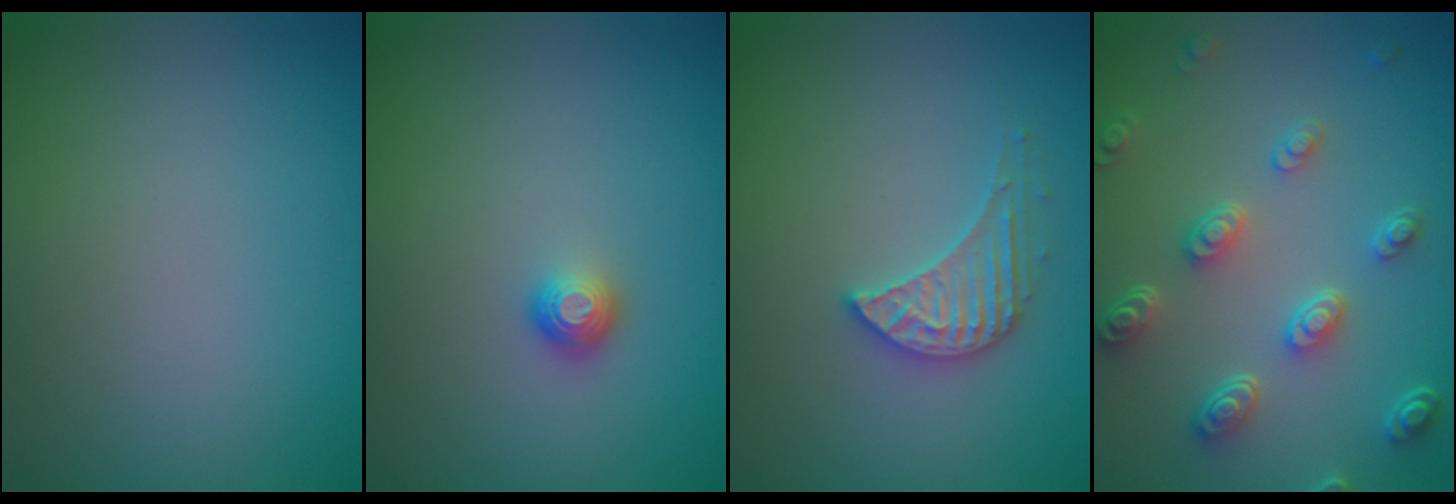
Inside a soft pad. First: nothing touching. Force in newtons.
{"total": 1.2, "press": 1.0, "slide": 0.6}
{"total": 3.0, "press": 2.9, "slide": 0.4}
{"total": 4.7, "press": 3.7, "slide": 2.9}